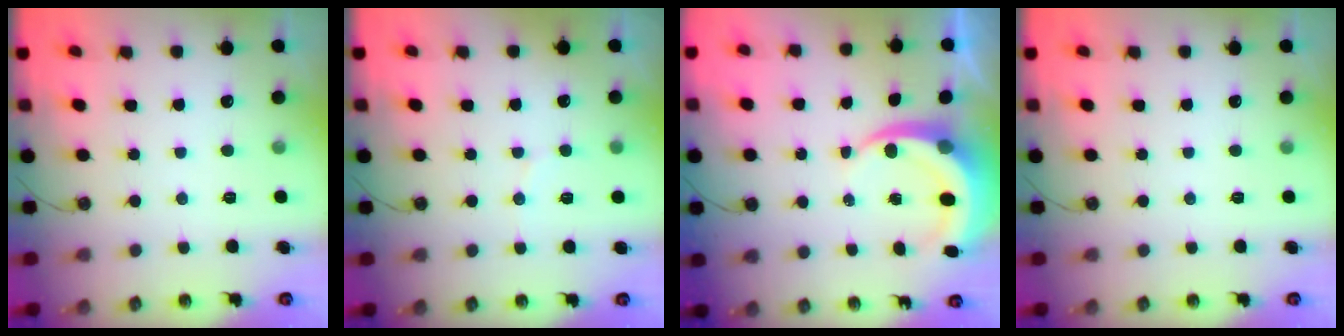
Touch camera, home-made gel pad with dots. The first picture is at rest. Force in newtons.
{"total": 5.9, "press": 5.6, "slide": 1.9}
{"total": 7.3, "press": 7.3, "slide": 0.9}
{"total": 0.0}